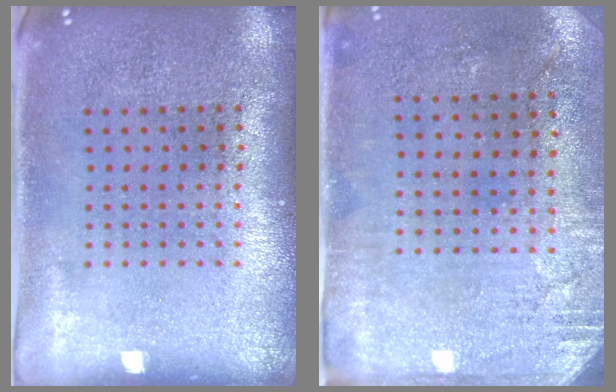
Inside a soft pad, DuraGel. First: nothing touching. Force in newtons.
{"total": 2.8, "press": 2.3, "slide": 1.6}